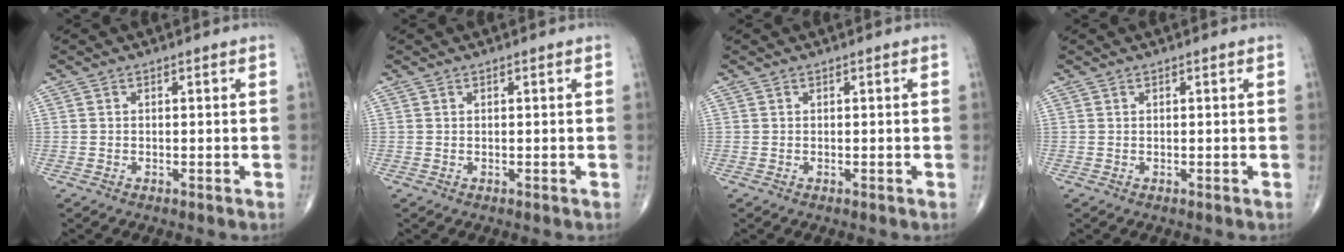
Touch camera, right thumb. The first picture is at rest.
{"total": 0.0}
{"total": 0.0}
{"total": 0.0}